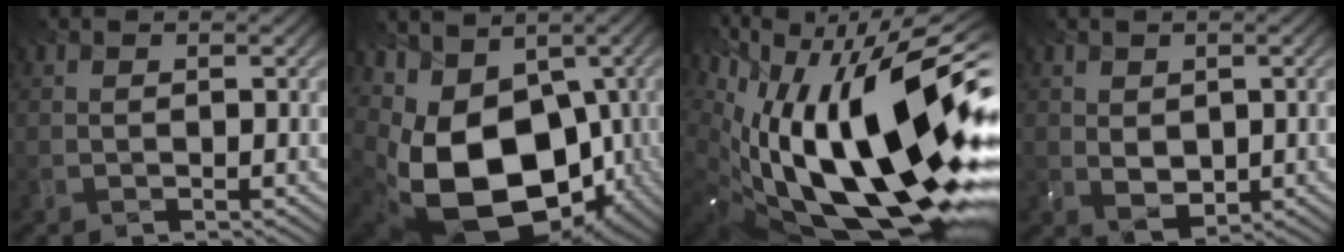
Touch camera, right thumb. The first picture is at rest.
{"total": 17.8, "force": [-6.1, 11.6, 12.0], "torque": [-0.273, -0.062, -0.054]}
{"total": 20.5, "force": [-3.2, 9.4, 17.9], "torque": [-0.369, -0.052, -0.046]}
{"total": 1.8, "force": [0.0, 1.2, 1.3], "torque": [-0.055, -0.008, 0.029]}